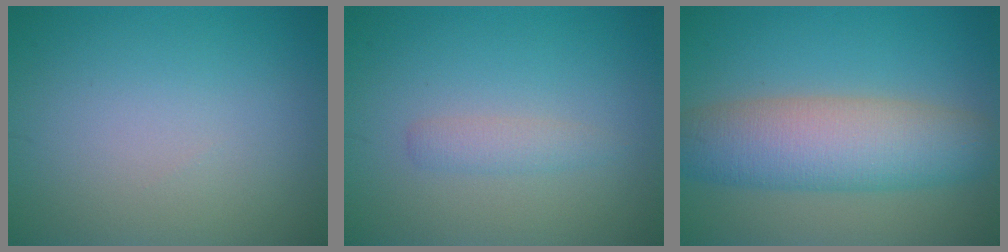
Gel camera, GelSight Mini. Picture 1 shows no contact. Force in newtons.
{"total": 1.5, "press": 1.5, "slide": 0.0}
{"total": 7.8, "press": 7.8, "slide": 0.4}